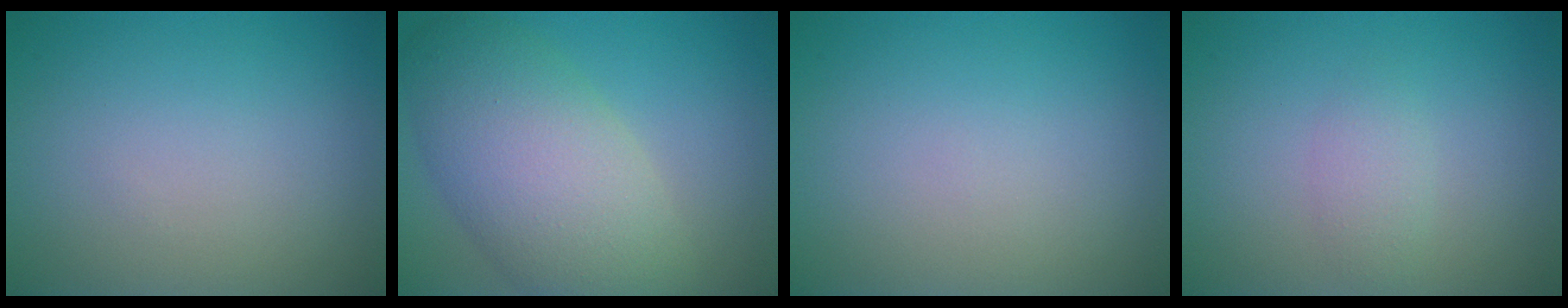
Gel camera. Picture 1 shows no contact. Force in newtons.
{"total": 9.0, "press": 9.0, "slide": 0.5}
{"total": 0.0}
{"total": 1.4, "press": 1.4, "slide": 0.0}